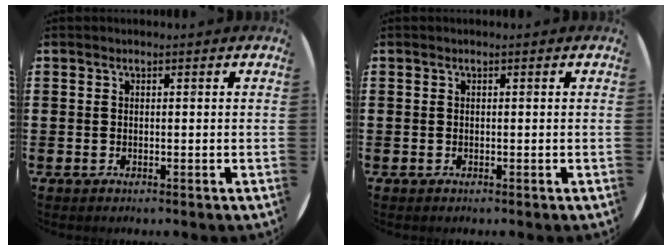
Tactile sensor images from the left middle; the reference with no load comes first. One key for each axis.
{"total": 0.0}